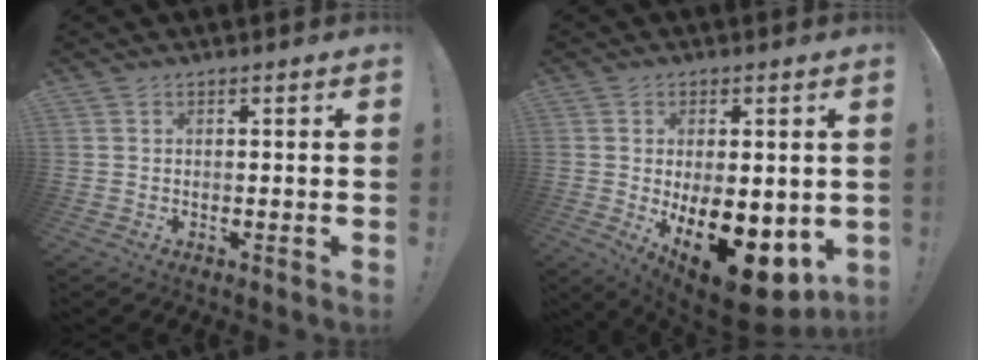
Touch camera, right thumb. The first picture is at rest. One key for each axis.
{"total": 16.3, "fx": -4.7, "fy": 7.8, "fz": 13.5, "tx": -0.174, "ty": 0.013, "tz": -0.062}